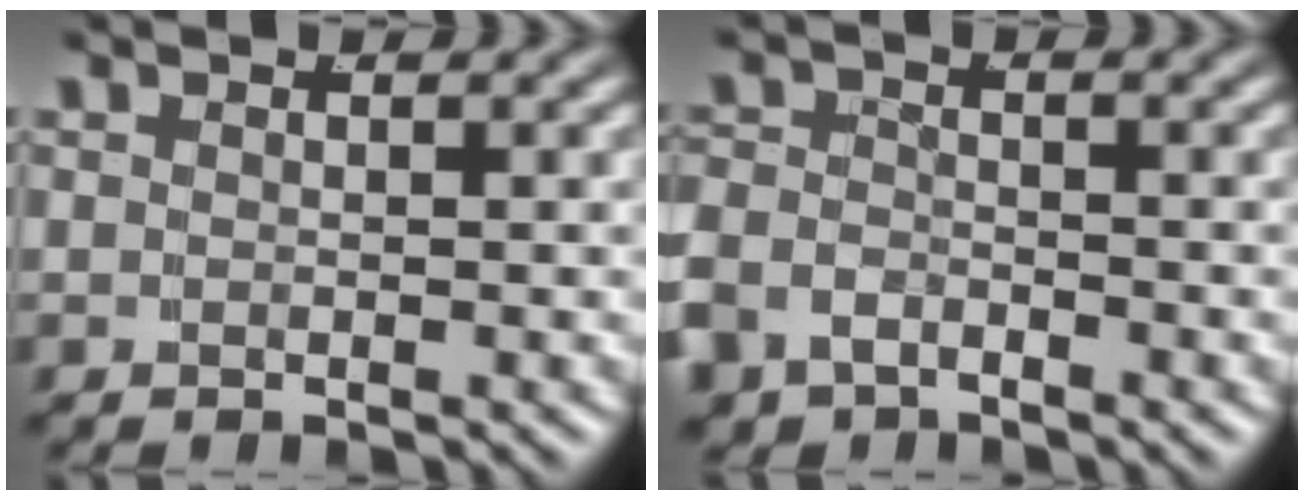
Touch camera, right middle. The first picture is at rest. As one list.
[{"total": 3.9, "force": [-2.5, 2.9, 1.0], "torque": [-0.046, -0.028, -0.035]}]